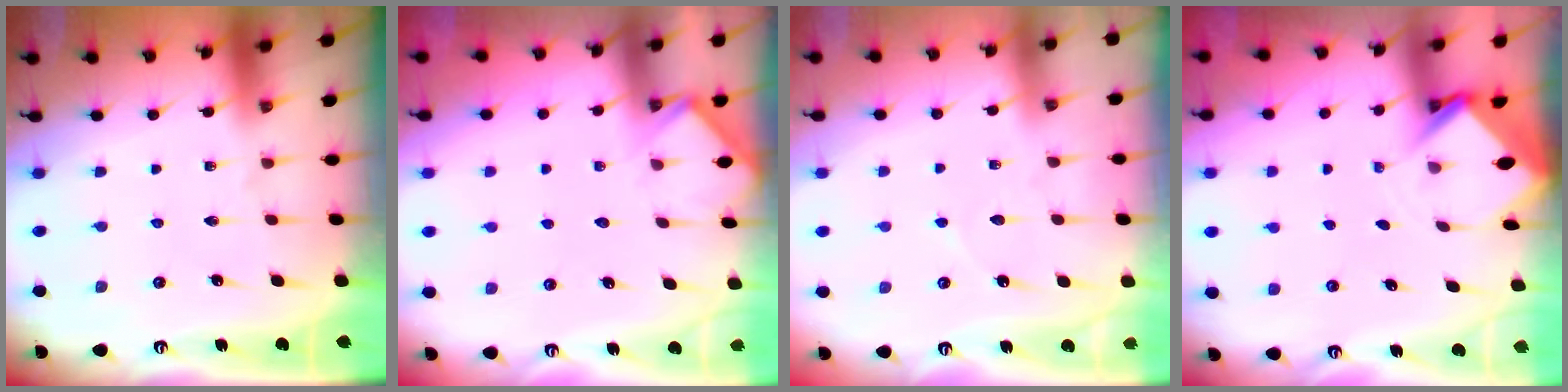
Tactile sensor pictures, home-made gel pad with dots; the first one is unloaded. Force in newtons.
{"total": 5.4, "press": 5.4, "slide": 0.3}
{"total": 2.9, "press": 2.9, "slide": 0.3}
{"total": 2.9, "press": 2.9, "slide": 0.2}